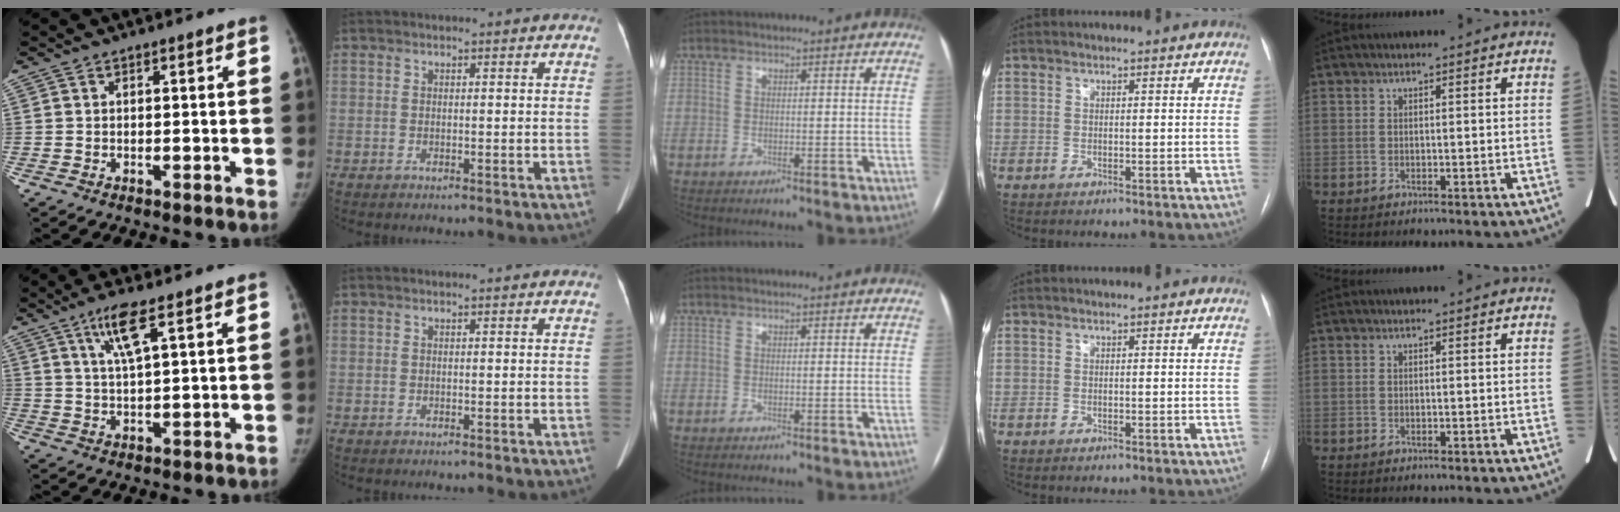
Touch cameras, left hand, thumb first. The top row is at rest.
{"thumb": {"total": 6.4, "force": [3.4, 0.8, 5.4], "torque": [-0.113, -0.018, 0.071]}}